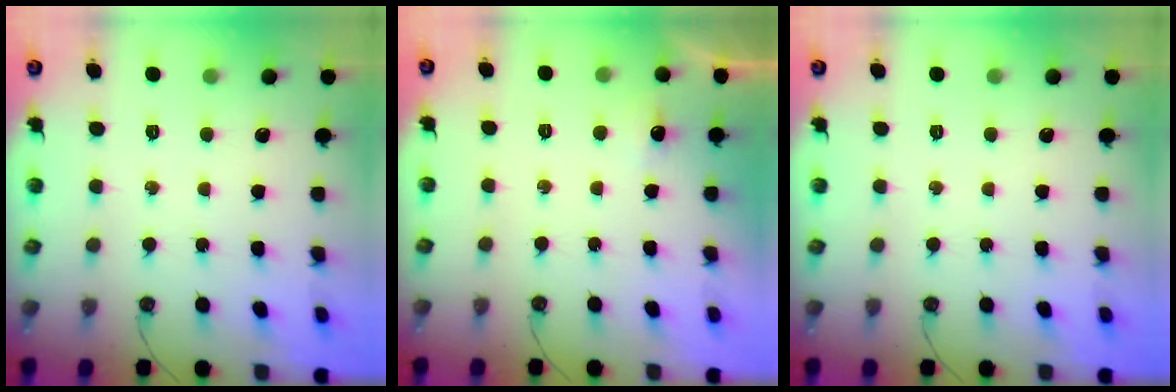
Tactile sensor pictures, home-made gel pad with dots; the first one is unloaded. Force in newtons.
{"total": 12.5, "press": 4.7, "slide": 11.6}
{"total": 0.0}